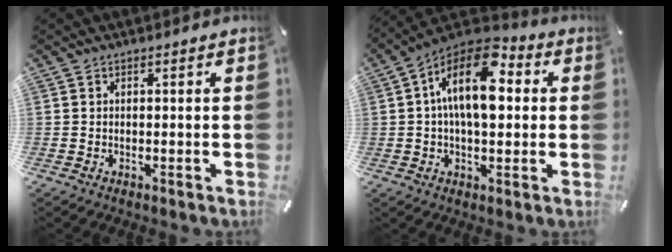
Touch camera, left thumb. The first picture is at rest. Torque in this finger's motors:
{"motor_torque": [0.81, 1.00, 1.73, -1.04, 0.55]}